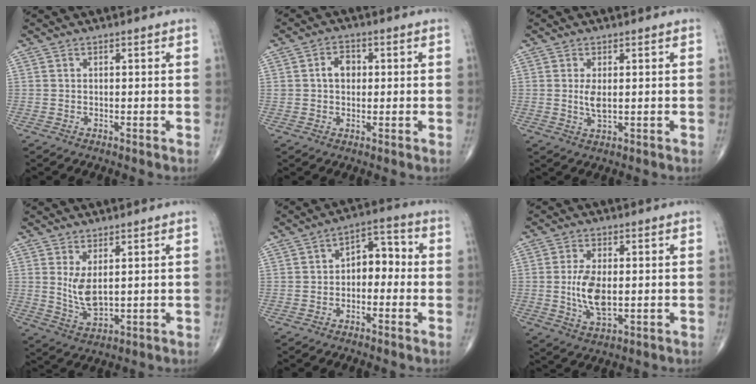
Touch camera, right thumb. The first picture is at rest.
{"total": 4.0, "force": [0.5, 3.0, 2.6], "torque": [-0.032, 0.010, 0.006]}
{"total": 2.9, "force": [0.3, 1.1, 2.6], "torque": [-0.054, -0.008, 0.009]}
{"total": 5.6, "force": [1.4, 2.4, 4.8], "torque": [-0.089, -0.020, 0.039]}
{"total": 6.8, "force": [-0.8, 4.4, 5.0], "torque": [-0.045, 0.036, -0.027]}
{"total": 6.9, "force": [-0.1, 3.1, 6.1], "torque": [-0.122, -0.011, 0.001]}